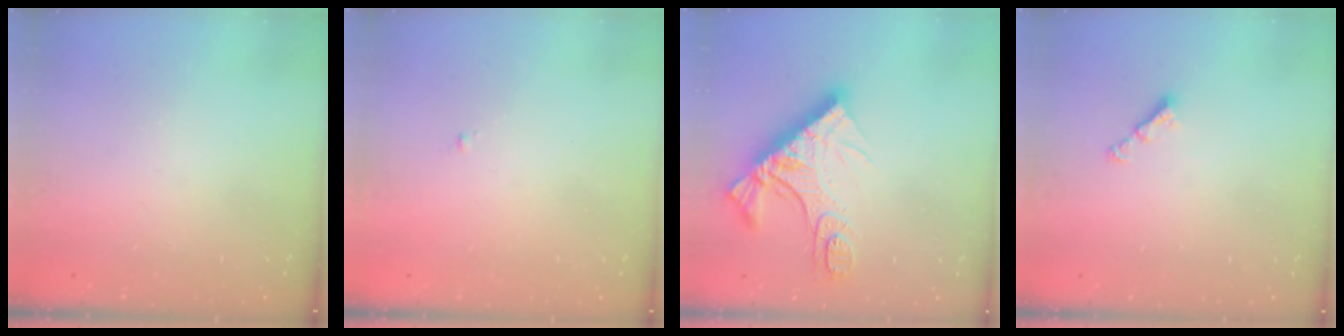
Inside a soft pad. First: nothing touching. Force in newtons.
{"total": 0.6, "press": 0.6, "slide": 0.2}
{"total": 16.2, "press": 16.1, "slide": 1.6}
{"total": 2.9, "press": 2.9, "slide": 0.3}